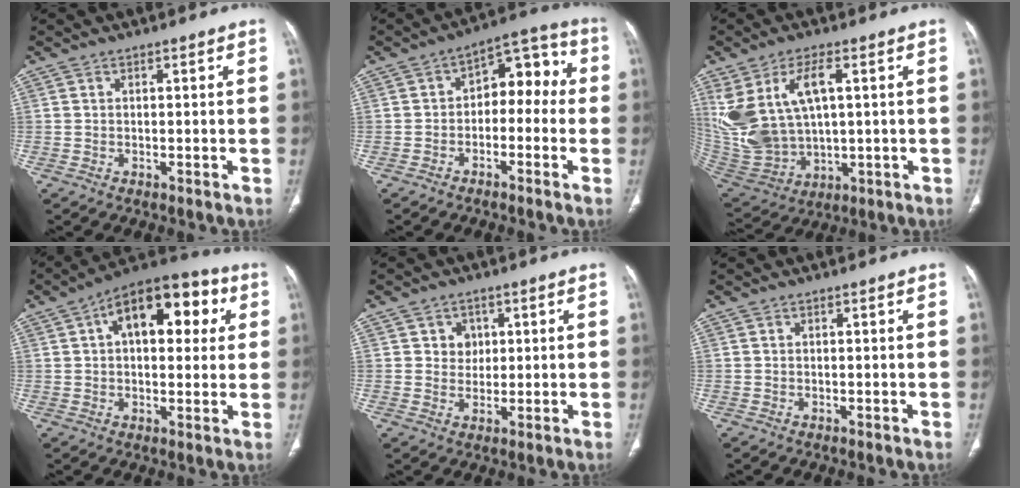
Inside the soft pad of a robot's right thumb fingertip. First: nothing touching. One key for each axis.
{"total": 9.8, "fx": -0.7, "fy": 6.4, "fz": 7.4, "tx": -0.057, "ty": 0.051, "tz": -0.025}
{"total": 16.9, "fx": 4.4, "fy": 9.3, "fz": 13.4, "tx": -0.281, "ty": -0.011, "tz": 0.111}
{"total": 18.0, "fx": 5.3, "fy": 9.7, "fz": 14.2, "tx": -0.161, "ty": 0.024, "tz": 0.069}
{"total": 3.7, "fx": 1.2, "fy": 3.3, "fz": 1.2, "tx": 0.005, "ty": -0.003, "tz": 0.017}
{"total": 0.0}